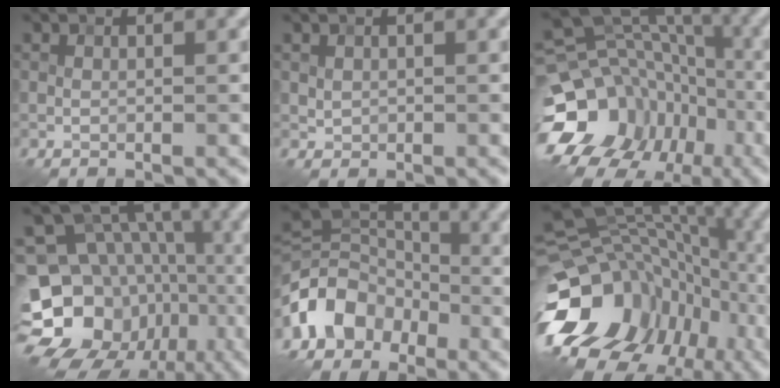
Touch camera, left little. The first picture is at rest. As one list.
[{"total": 0.6, "force": [0.2, 0.5, 0.2], "torque": [-0.004, -0.002, 0.007]}, {"total": 18.0, "force": [-7.5, 14.6, 7.4], "torque": [-0.158, -0.019, -0.132]}, {"total": 18.2, "force": [-8.4, 14.5, 7.0], "torque": [-0.148, -0.030, -0.128]}, {"total": 6.9, "force": [-3.3, 5.4, 2.8], "torque": [-0.047, 0.004, -0.075]}, {"total": 18.9, "force": [-7.8, 14.5, 9.4], "torque": [-0.185, 0.001, -0.115]}]